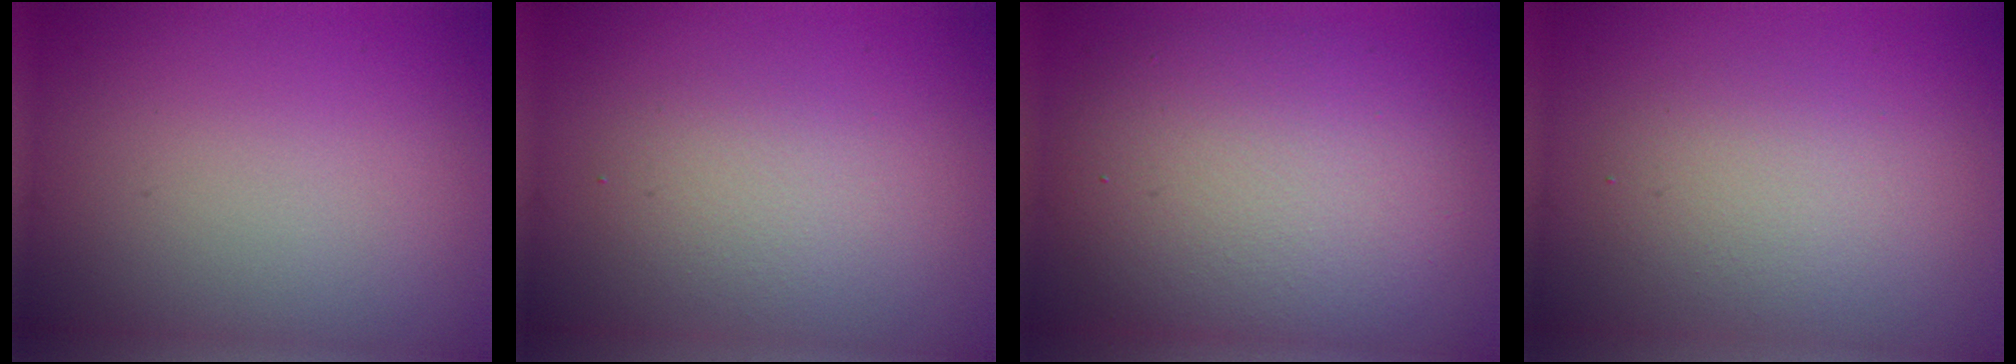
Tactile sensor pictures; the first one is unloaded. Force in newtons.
{"total": 2.2, "press": 2.2, "slide": 0.1}
{"total": 8.3, "press": 8.3, "slide": 0.3}
{"total": 2.9, "press": 2.9, "slide": 0.3}